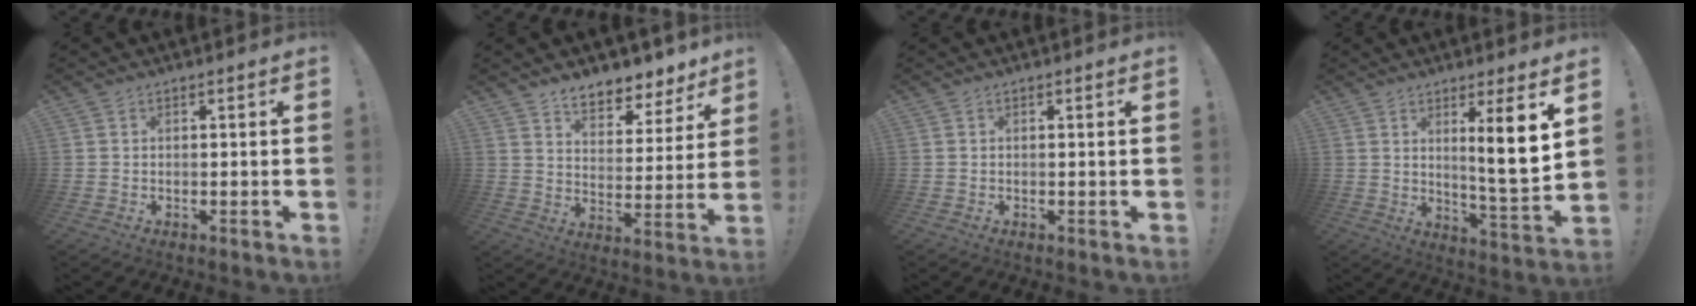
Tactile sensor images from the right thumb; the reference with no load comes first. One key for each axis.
{"total": 8.9, "fx": 7.5, "fy": 3.6, "fz": 3.1, "tx": -0.037, "ty": -0.069, "tz": 0.135}
{"total": 0.6, "fx": 0.3, "fy": -0.3, "fz": 0.3, "tx": 0.001, "ty": -0.005, "tz": 0.005}
{"total": 10.9, "fx": 3.9, "fy": 0.2, "fz": 10.2, "tx": -0.147, "ty": -0.031, "tz": 0.053}